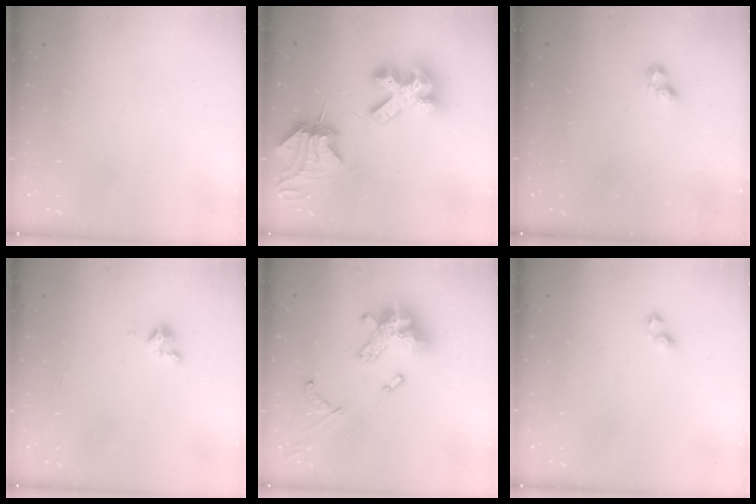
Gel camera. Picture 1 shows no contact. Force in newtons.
{"total": 12.2, "press": 12.1, "slide": 1.7}
{"total": 1.4, "press": 1.2, "slide": 0.7}
{"total": 2.4, "press": 2.4, "slide": 0.2}
{"total": 17.1, "press": 17.0, "slide": 1.9}
{"total": 2.0, "press": 1.7, "slide": 1.0}